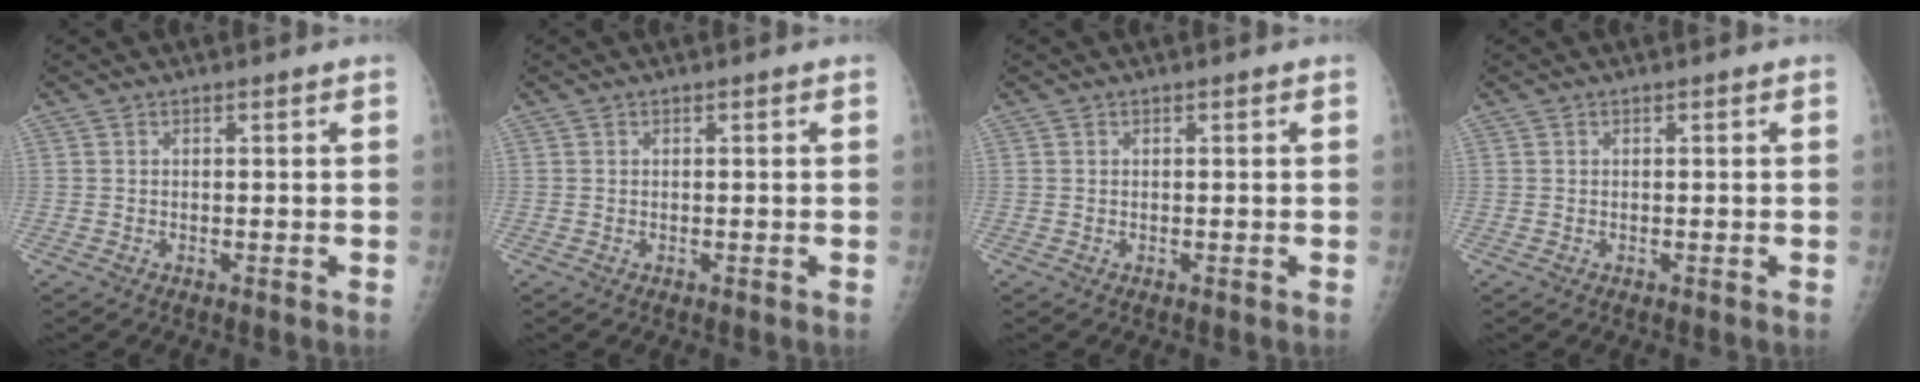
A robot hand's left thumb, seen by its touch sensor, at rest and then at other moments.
{"total": 0.0}
{"total": 0.0}
{"total": 0.0}